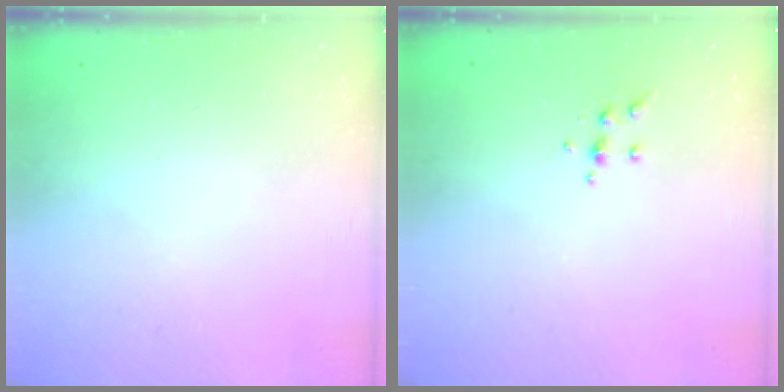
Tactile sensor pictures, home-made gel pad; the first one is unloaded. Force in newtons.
{"total": 4.0, "press": 3.8, "slide": 1.0}